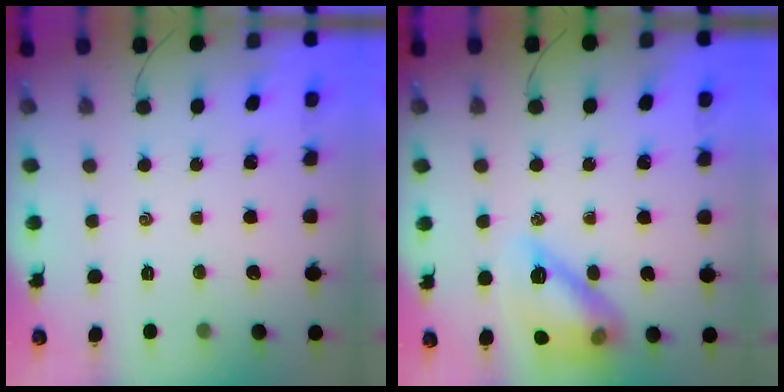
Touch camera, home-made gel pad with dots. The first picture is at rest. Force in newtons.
{"total": 15.7, "press": 15.7, "slide": 1.3}